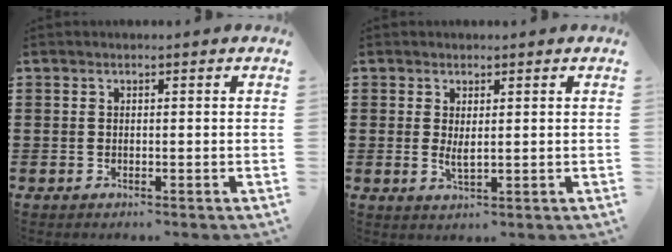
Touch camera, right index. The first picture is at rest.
{"total": 1.9, "force": [0.5, 0.6, 1.8], "torque": [-0.034, 0.000, 0.010]}